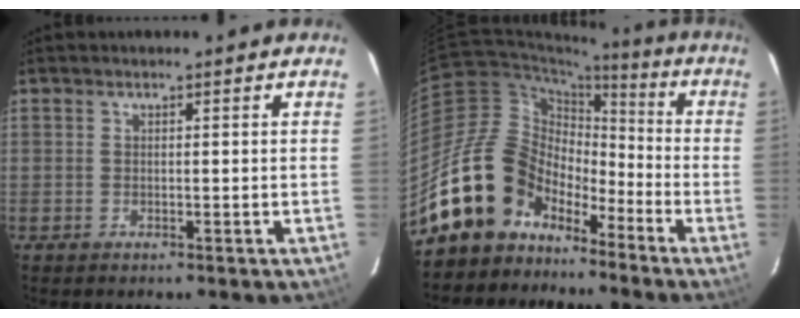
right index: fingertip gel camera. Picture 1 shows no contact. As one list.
[{"total": 15.9, "force": [-10.9, 10.6, 4.7], "torque": [-0.101, 0.038, -0.193]}]